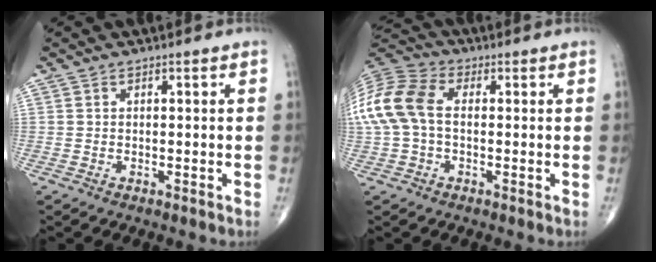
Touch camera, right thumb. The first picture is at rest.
{"total": 13.9, "force": [0.6, 8.9, 10.6], "torque": [-0.248, 0.030, 0.004]}